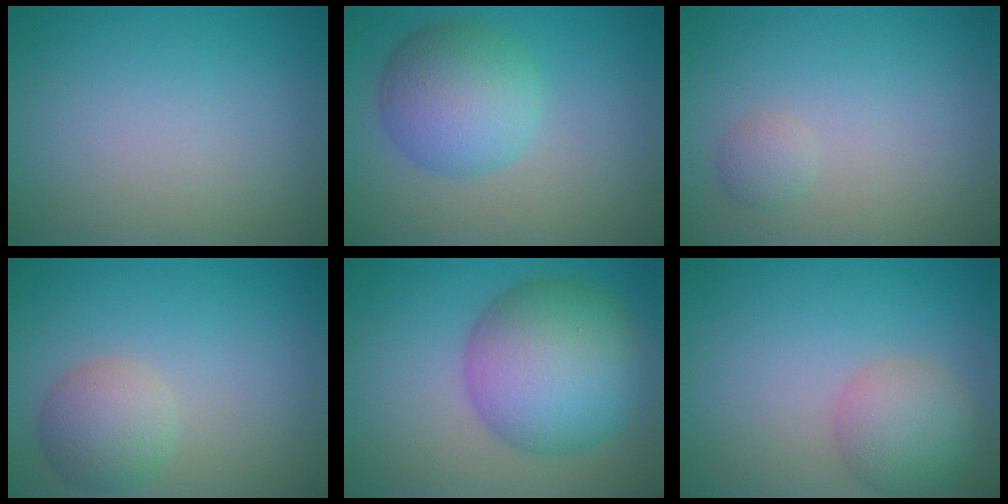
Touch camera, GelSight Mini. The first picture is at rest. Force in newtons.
{"total": 6.1, "press": 6.1, "slide": 0.1}
{"total": 1.1, "press": 1.1, "slide": 0.0}
{"total": 3.5, "press": 3.5, "slide": 0.2}
{"total": 10.4, "press": 10.4, "slide": 0.2}
{"total": 4.1, "press": 4.1, "slide": 0.3}